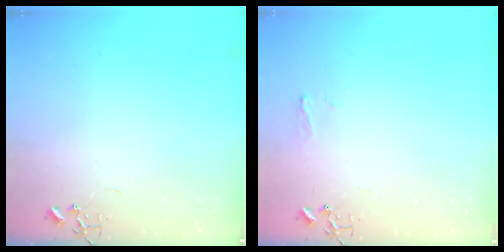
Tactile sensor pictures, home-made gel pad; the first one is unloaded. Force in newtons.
{"total": 5.2, "press": 5.1, "slide": 0.6}